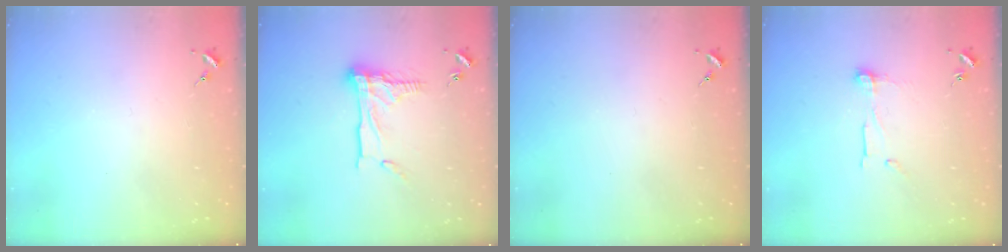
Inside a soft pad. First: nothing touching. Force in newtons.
{"total": 15.0, "press": 14.9, "slide": 1.3}
{"total": 0.0}
{"total": 7.7, "press": 7.6, "slide": 0.5}